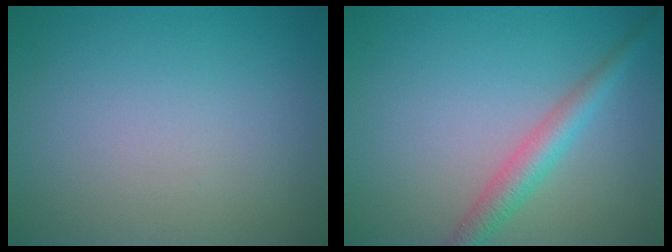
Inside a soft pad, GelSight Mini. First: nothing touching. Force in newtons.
{"total": 2.9, "press": 2.9, "slide": 0.1}